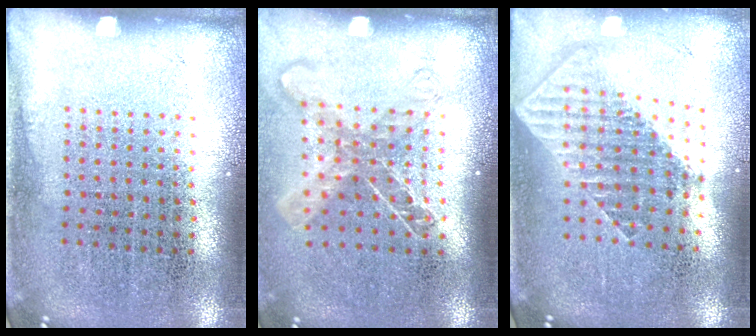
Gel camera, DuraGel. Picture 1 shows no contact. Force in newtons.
{"total": 1.5, "press": 1.2, "slide": 0.8}
{"total": 1.9, "press": 1.5, "slide": 1.1}